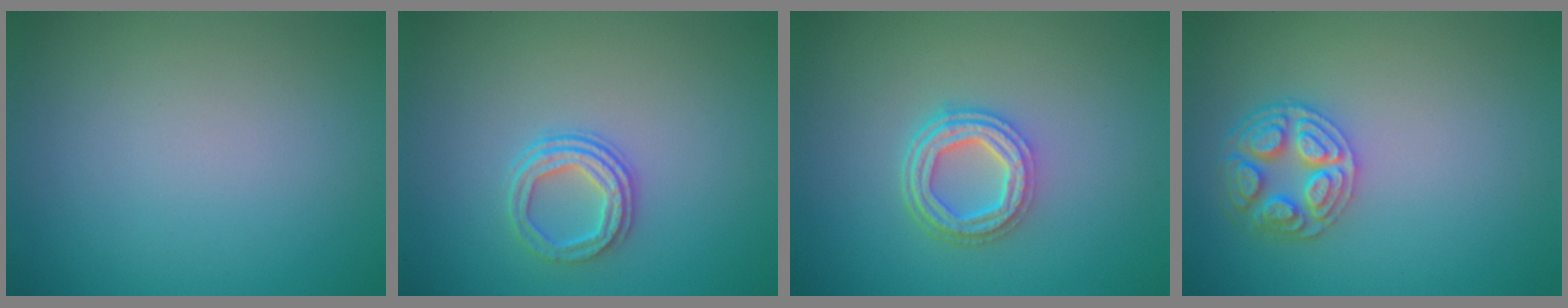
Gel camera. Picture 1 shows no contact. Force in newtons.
{"total": 2.8, "press": 2.3, "slide": 1.5}
{"total": 4.2, "press": 3.1, "slide": 2.8}
{"total": 3.8, "press": 3.5, "slide": 1.6}